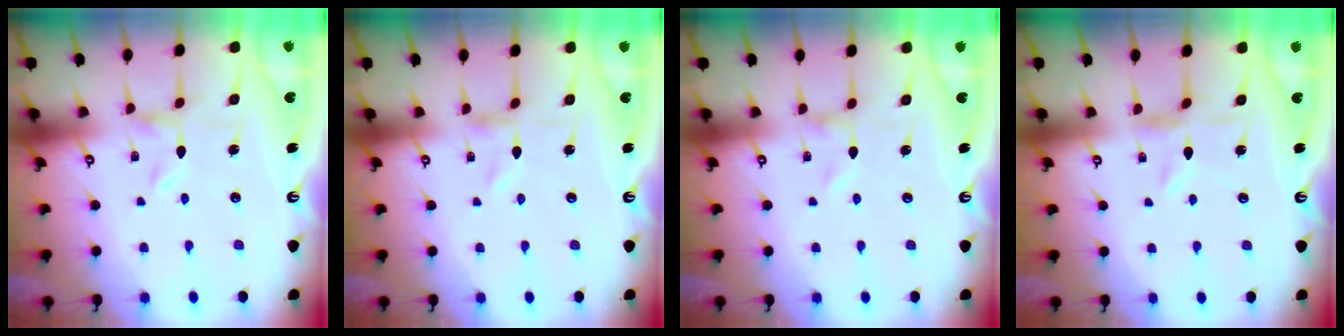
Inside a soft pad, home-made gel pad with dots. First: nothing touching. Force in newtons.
{"total": 0.0}
{"total": 0.0}
{"total": 0.9, "press": 0.8, "slide": 0.3}